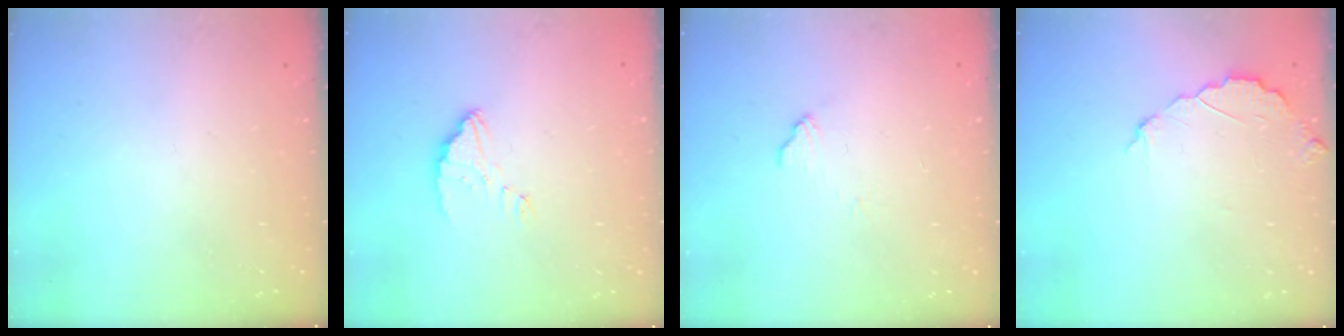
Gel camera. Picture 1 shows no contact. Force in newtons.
{"total": 3.1, "press": 3.1, "slide": 0.2}
{"total": 5.4, "press": 5.4, "slide": 0.5}
{"total": 5.0, "press": 5.0, "slide": 0.5}